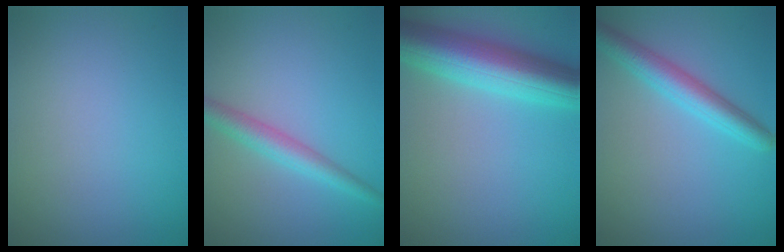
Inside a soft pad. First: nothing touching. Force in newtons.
{"total": 2.9, "press": 2.9, "slide": 0.1}
{"total": 9.0, "press": 9.0, "slide": 0.5}
{"total": 3.9, "press": 3.9, "slide": 0.1}